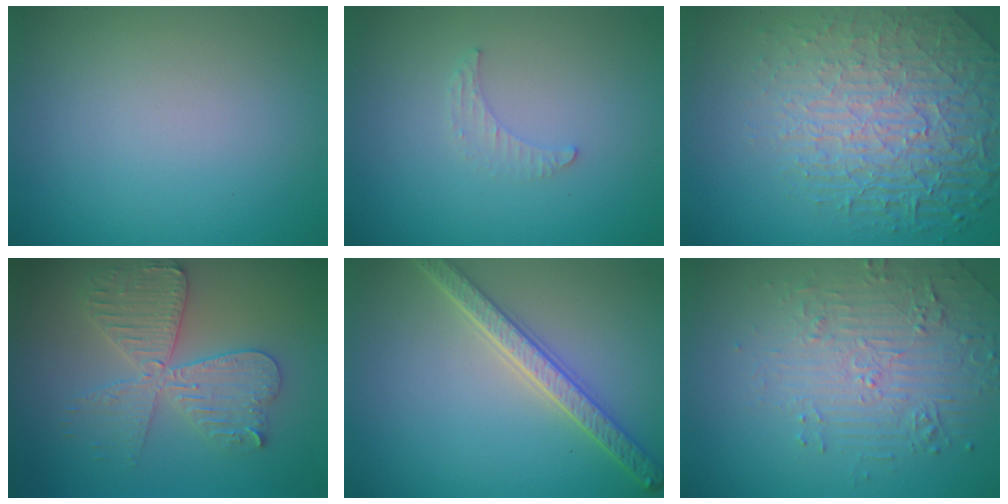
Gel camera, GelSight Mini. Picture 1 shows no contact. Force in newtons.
{"total": 1.1, "press": 1.1, "slide": 0.3}
{"total": 8.8, "press": 6.0, "slide": 6.4}
{"total": 4.8, "press": 4.7, "slide": 0.7}
{"total": 4.2, "press": 3.6, "slide": 2.3}
{"total": 4.7, "press": 3.5, "slide": 3.2}